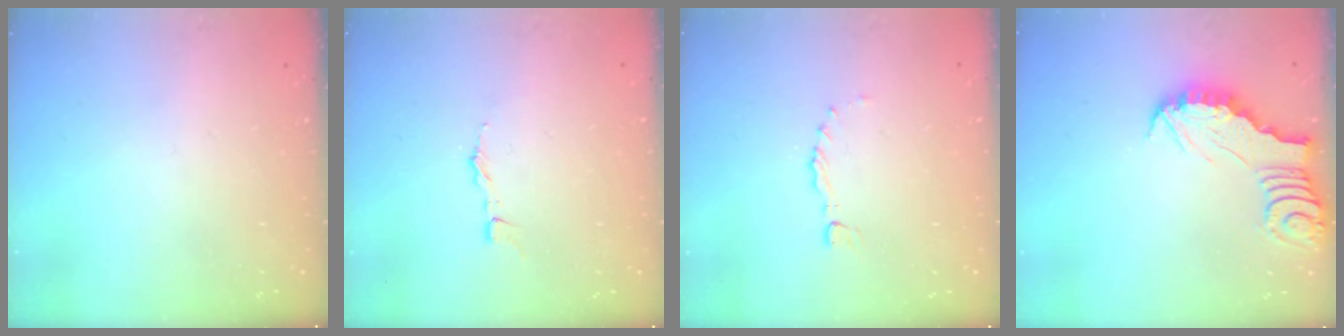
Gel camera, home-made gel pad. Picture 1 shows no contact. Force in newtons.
{"total": 1.6, "press": 1.6, "slide": 0.1}
{"total": 0.0}
{"total": 2.9, "press": 2.9, "slide": 0.3}